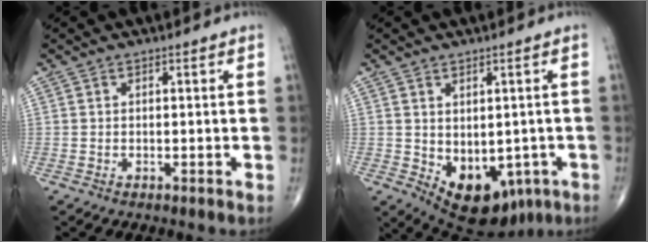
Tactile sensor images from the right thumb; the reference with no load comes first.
{"total": 13.1, "force": [-4.3, 8.6, 9.0], "torque": [-0.092, 0.003, -0.036]}